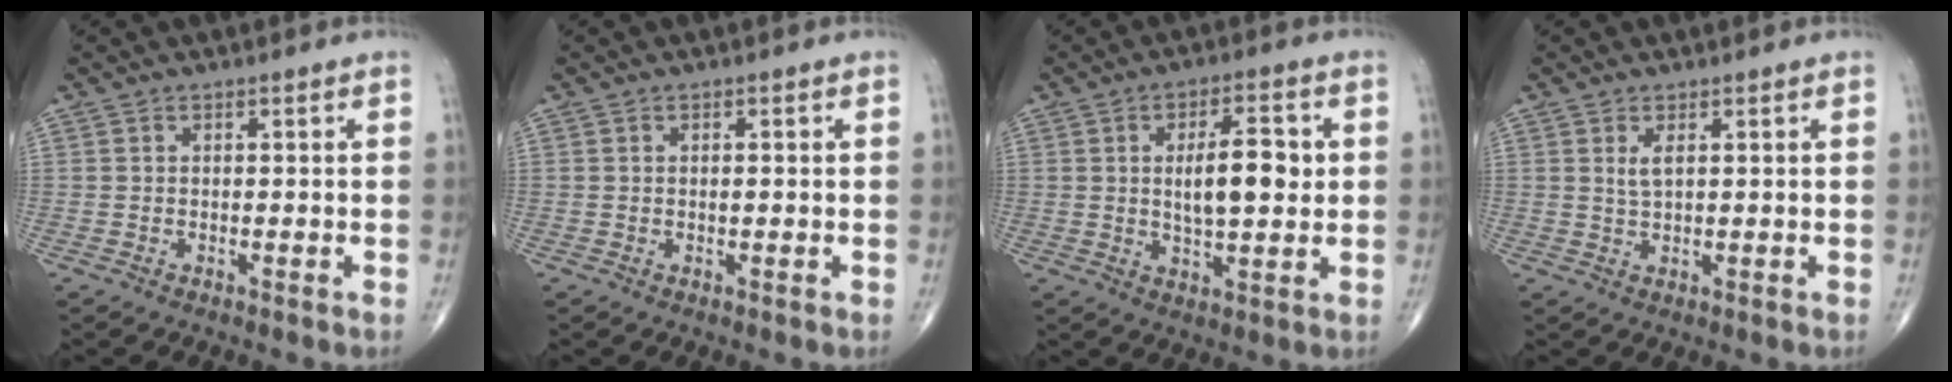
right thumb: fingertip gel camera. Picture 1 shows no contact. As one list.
[{"total": 0.9, "force": [0.1, 0.3, 0.8], "torque": [-0.014, 0.001, 0.001]}, {"total": 10.2, "force": [1.3, 4.0, 9.3], "torque": [-0.138, -0.001, 0.023]}, {"total": 1.9, "force": [0.8, 0.5, 1.7], "torque": [-0.038, -0.005, 0.019]}]